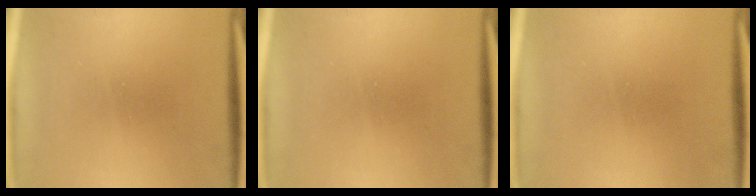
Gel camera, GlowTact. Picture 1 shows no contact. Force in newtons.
{"total": 0.0}
{"total": 1.6}